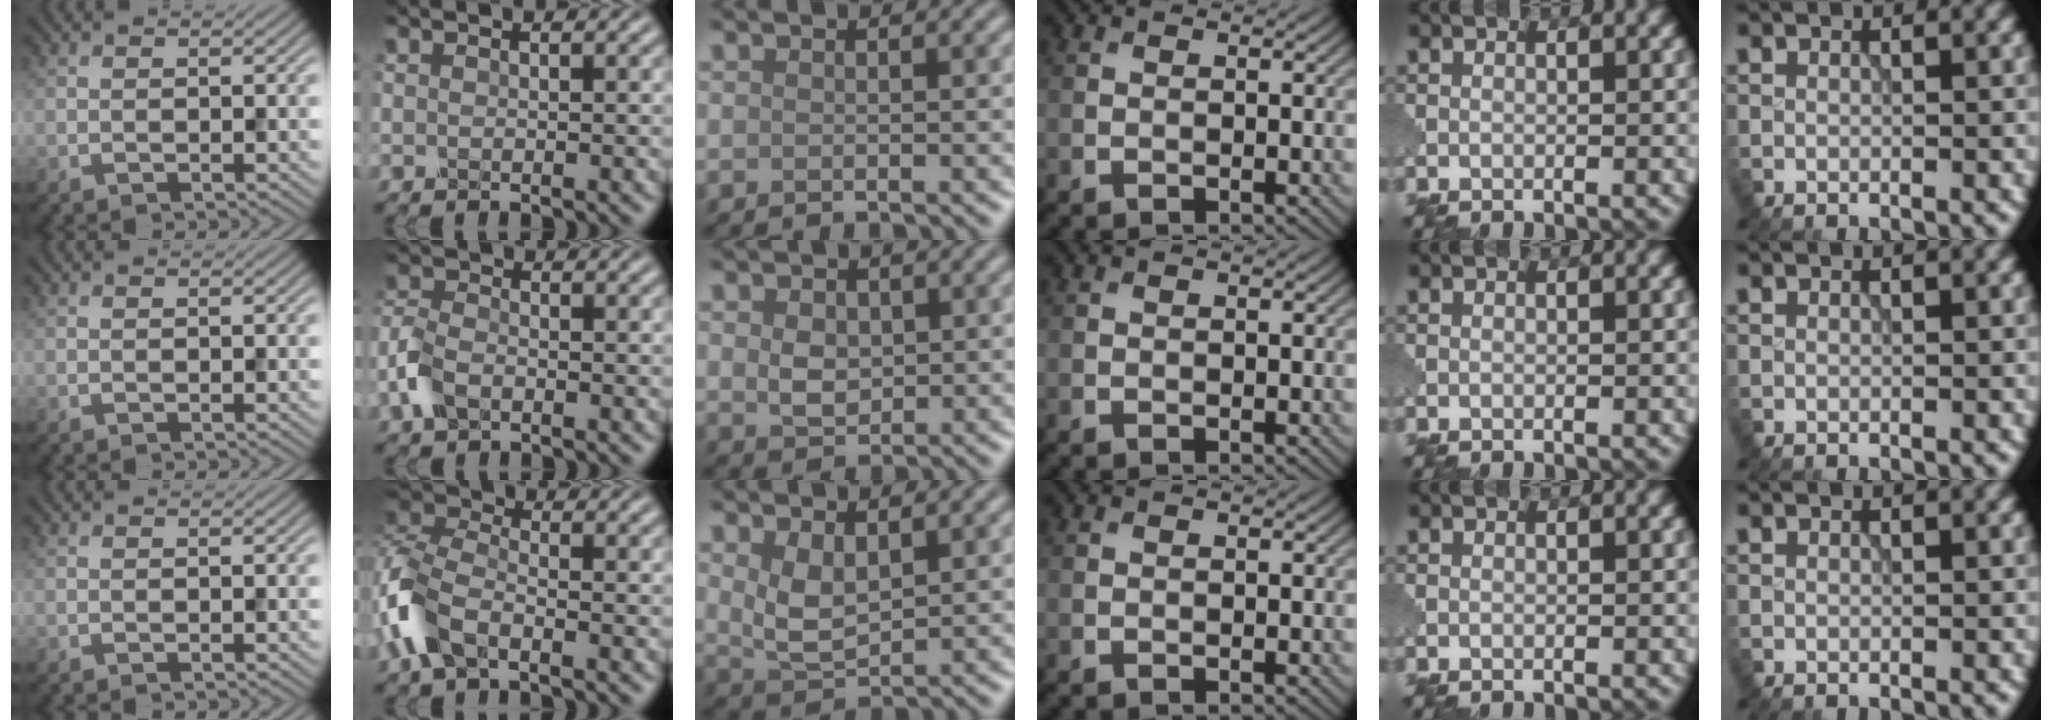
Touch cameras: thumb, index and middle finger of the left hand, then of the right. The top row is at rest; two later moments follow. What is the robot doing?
{"motion": "close", "object": "eyeshadow palette"}